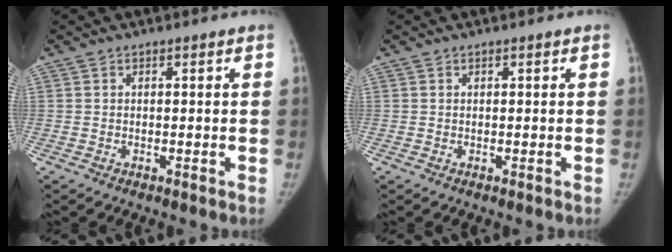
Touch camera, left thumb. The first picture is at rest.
{"total": 0.0}